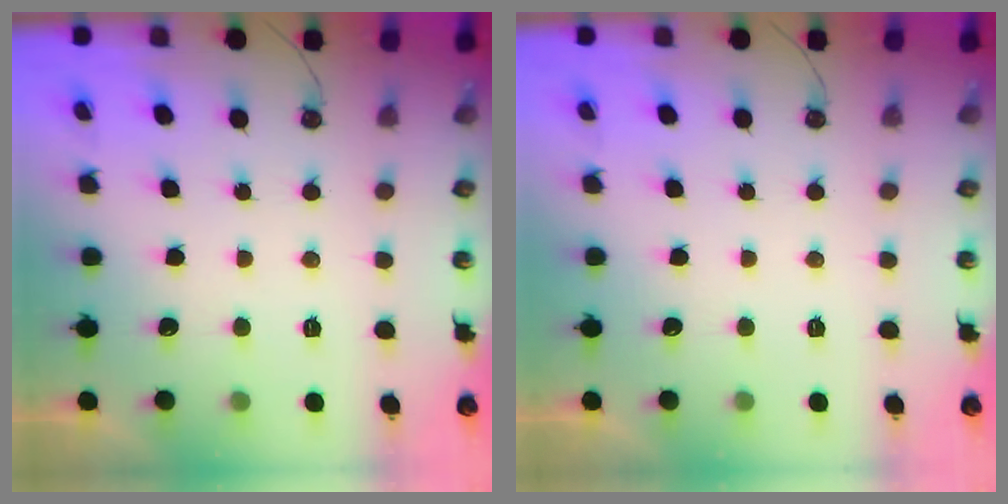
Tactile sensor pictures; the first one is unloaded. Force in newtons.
{"total": 0.0}